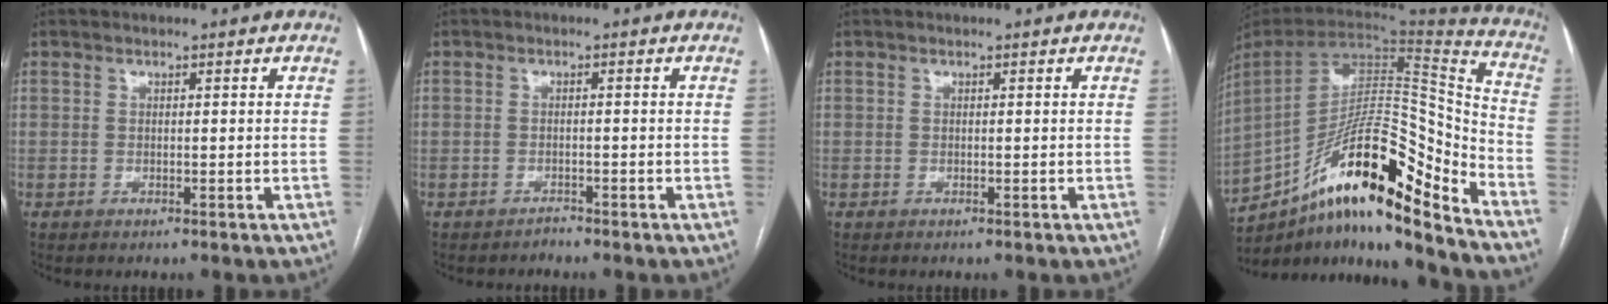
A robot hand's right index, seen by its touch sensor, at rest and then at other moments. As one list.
[{"total": 1.0, "force": [-0.9, 0.2, -0.2], "torque": [0.006, -0.002, -0.017]}, {"total": 0.0}, {"total": 23.6, "force": [-15.8, 3.2, 17.2], "torque": [-0.280, 0.021, -0.271]}]